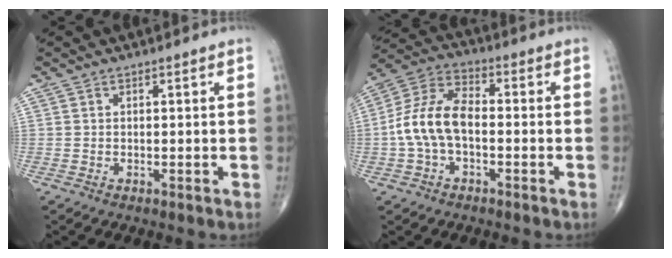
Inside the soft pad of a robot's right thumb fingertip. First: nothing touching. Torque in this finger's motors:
{"motor_torque": [-0.37, 0.78, 1.13, -0.07, 0.20]}